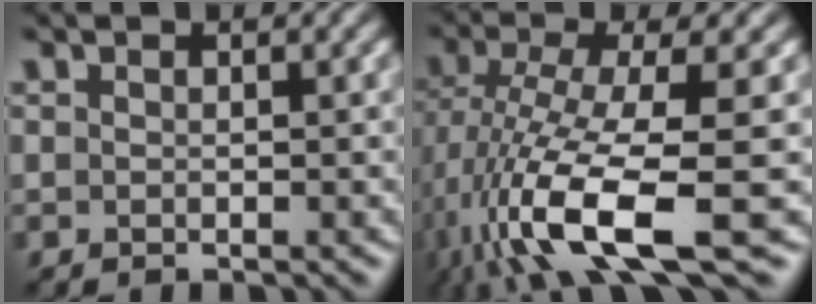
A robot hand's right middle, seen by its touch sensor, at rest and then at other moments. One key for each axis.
{"total": 10.9, "fx": -4.3, "fy": 3.2, "fz": 9.5, "tx": -0.196, "ty": -0.013, "tz": -0.078}